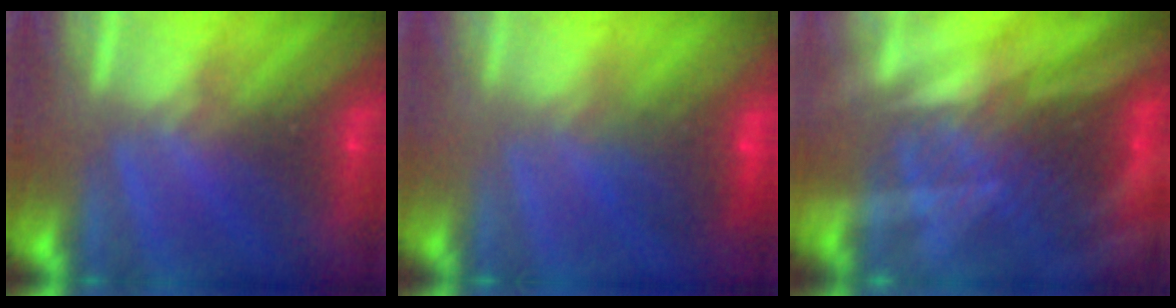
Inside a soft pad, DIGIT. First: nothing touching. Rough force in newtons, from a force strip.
{"total": 8.9}
{"total": 2.8}